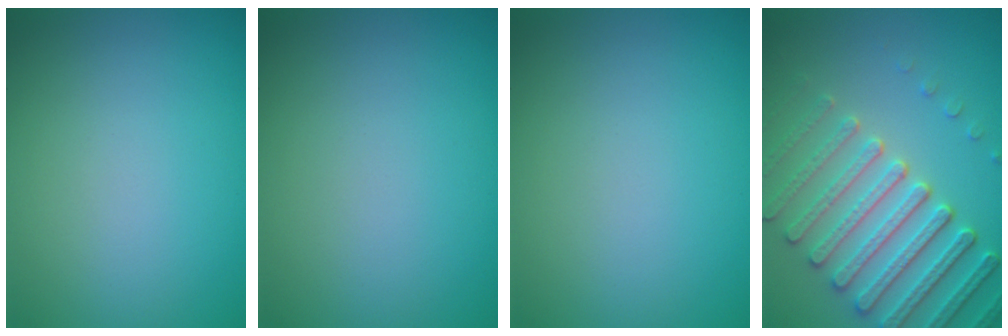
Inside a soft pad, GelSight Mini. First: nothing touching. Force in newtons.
{"total": 0.0}
{"total": 0.0}
{"total": 5.9, "press": 5.3, "slide": 2.6}